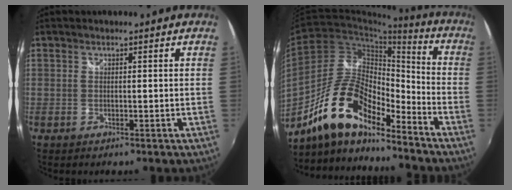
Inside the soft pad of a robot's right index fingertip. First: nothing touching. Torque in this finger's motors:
{"motor_torque": [1.02, -1.12, 0.84, 0.21]}